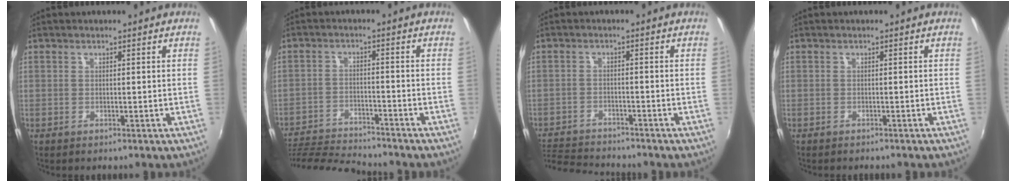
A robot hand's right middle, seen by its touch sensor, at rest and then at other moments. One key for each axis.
{"total": 14.3, "fx": -13.4, "fy": 1.8, "fz": 4.8, "tx": -0.121, "ty": -0.013, "tz": -0.231}
{"total": 9.3, "fx": -8.7, "fy": 2.1, "fz": 2.4, "tx": -0.077, "ty": -0.009, "tz": -0.148}
{"total": 1.3, "fx": -1.2, "fy": 0.3, "fz": 0.3, "tx": -0.010, "ty": -0.008, "tz": -0.018}